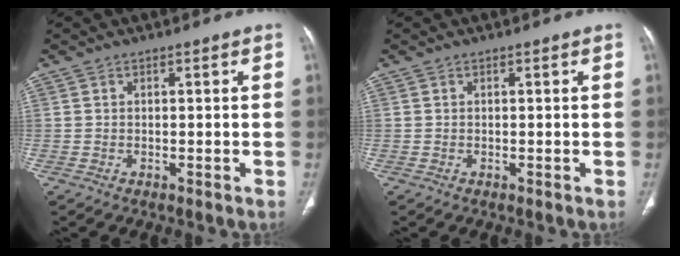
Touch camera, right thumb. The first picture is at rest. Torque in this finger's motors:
{"motor_torque": [0.00, 0.00, 0.17, 0.16, 0.00]}